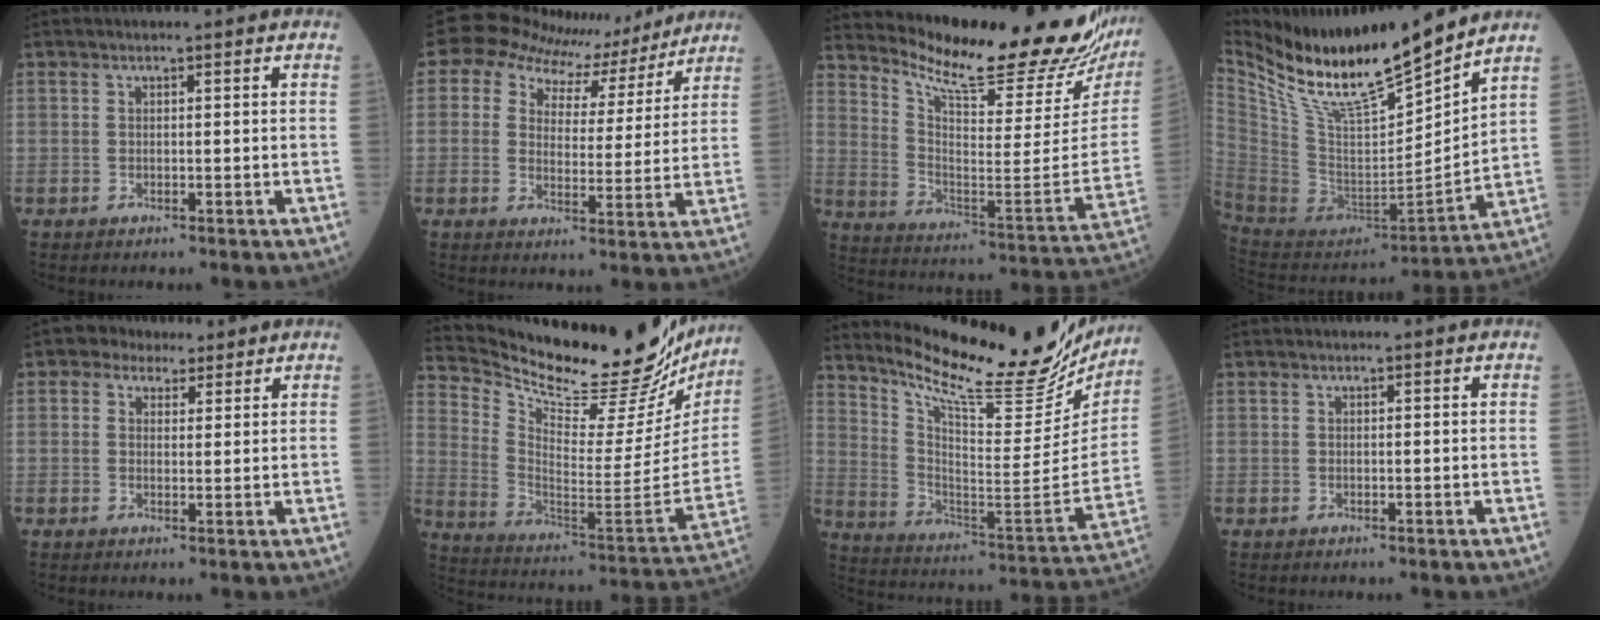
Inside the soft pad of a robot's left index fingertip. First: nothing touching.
{"total": 11.0, "force": [8.8, 5.9, 3.1], "torque": [-0.053, 0.025, 0.115]}
{"total": 27.1, "force": [24.5, 3.9, 11.0], "torque": [-0.187, -0.091, 0.336]}
{"total": 19.5, "force": [16.3, 2.1, 10.5], "torque": [-0.194, -0.020, 0.313]}
{"total": 4.0, "force": [2.7, 2.8, 1.0], "torque": [-0.018, 0.022, 0.041]}
{"total": 28.2, "force": [25.7, 5.2, 10.5], "torque": [-0.178, -0.086, 0.358]}
{"total": 25.2, "force": [22.4, 4.1, 10.8], "torque": [-0.180, -0.066, 0.323]}
{"total": 0.0}